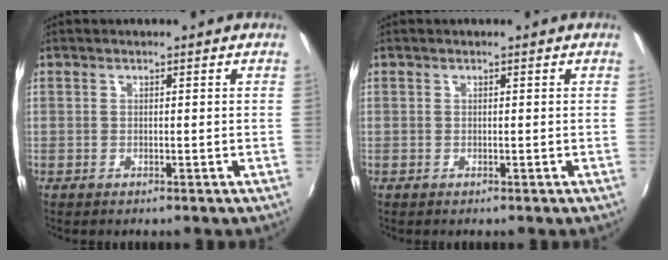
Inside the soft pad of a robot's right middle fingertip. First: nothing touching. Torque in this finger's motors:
{"motor_torque": [0.00, 0.00, 0.00, 0.00]}